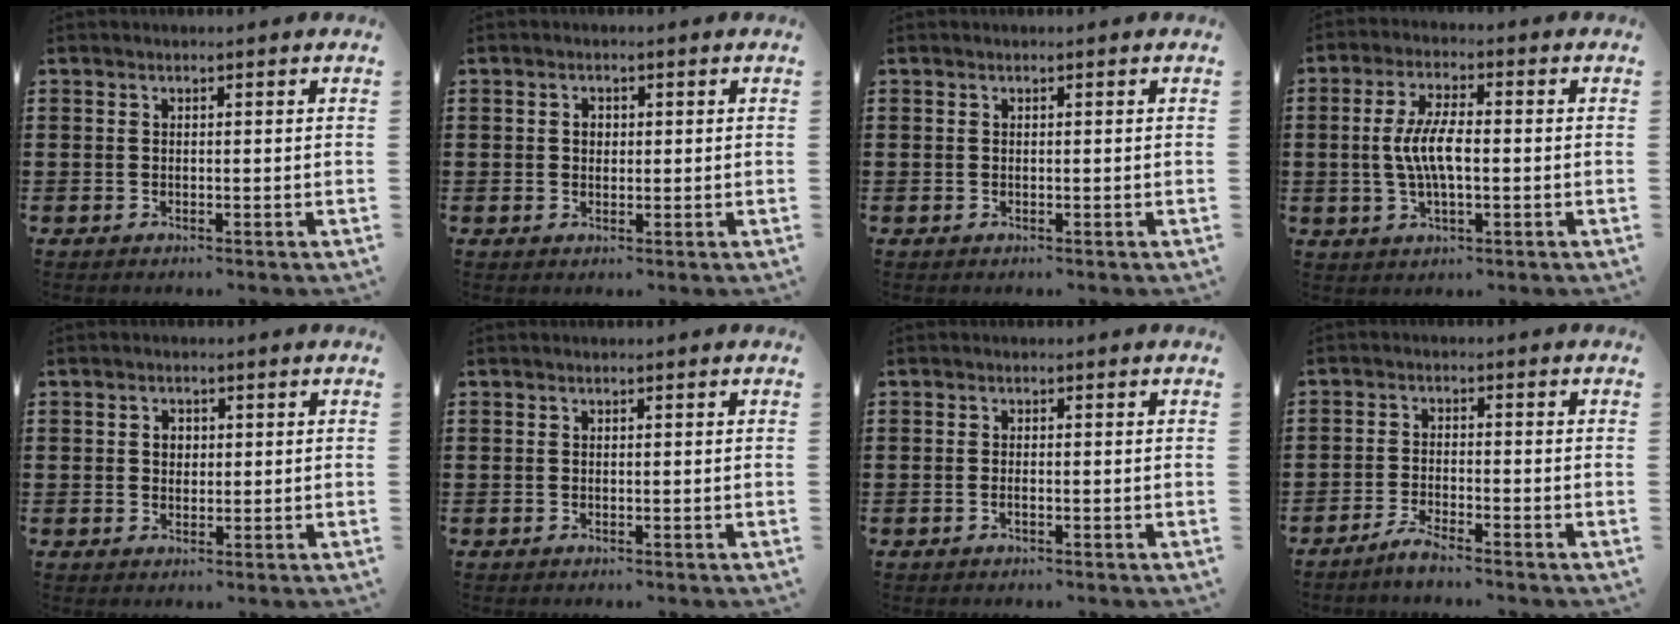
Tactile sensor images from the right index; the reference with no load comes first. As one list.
[{"total": 1.3, "force": [0.2, 1.1, 0.8], "torque": [-0.016, 0.007, 0.003]}, {"total": 0.0}, {"total": 6.8, "force": [-0.4, 2.2, 6.4], "torque": [-0.141, -0.005, -0.016]}, {"total": 1.7, "force": [0.3, 1.4, 1.0], "torque": [-0.022, 0.009, 0.004]}, {"total": 0.0}, {"total": 0.6, "force": [-0.3, 0.1, 0.5], "torque": [-0.010, -0.004, -0.005]}, {"total": 2.7, "force": [-2.6, 0.0, 0.9], "torque": [-0.024, 0.003, -0.053]}]